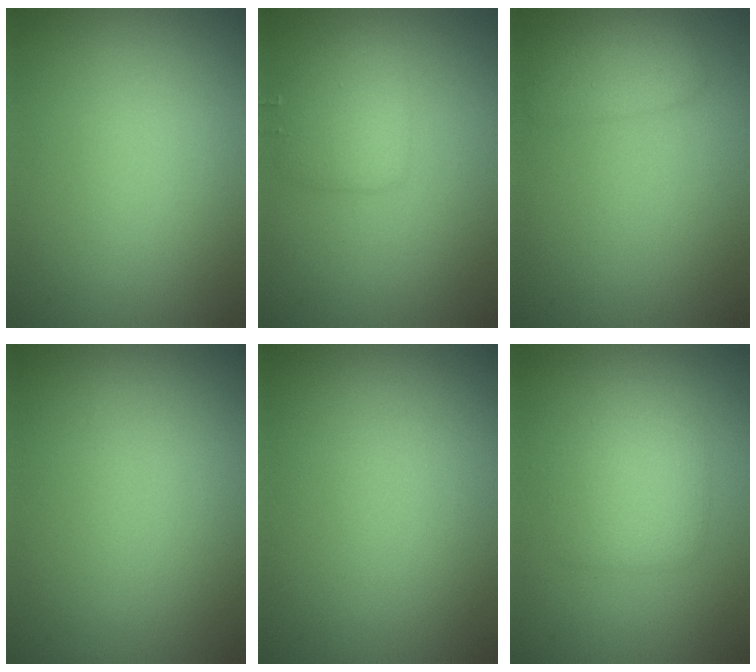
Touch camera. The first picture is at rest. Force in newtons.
{"total": 2.6, "press": 2.6, "slide": 0.0}
{"total": 2.1, "press": 2.1, "slide": 0.1}
{"total": 0.0}
{"total": 0.0}
{"total": 2.8, "press": 2.8, "slide": 0.1}